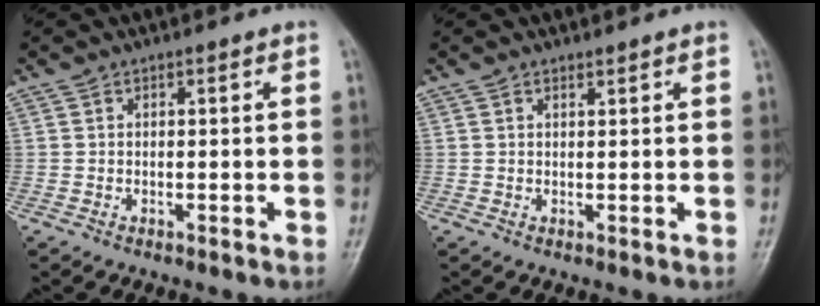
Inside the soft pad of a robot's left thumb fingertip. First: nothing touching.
{"total": 0.7, "force": [0.6, 0.2, 0.2], "torque": [-0.006, -0.005, 0.010]}